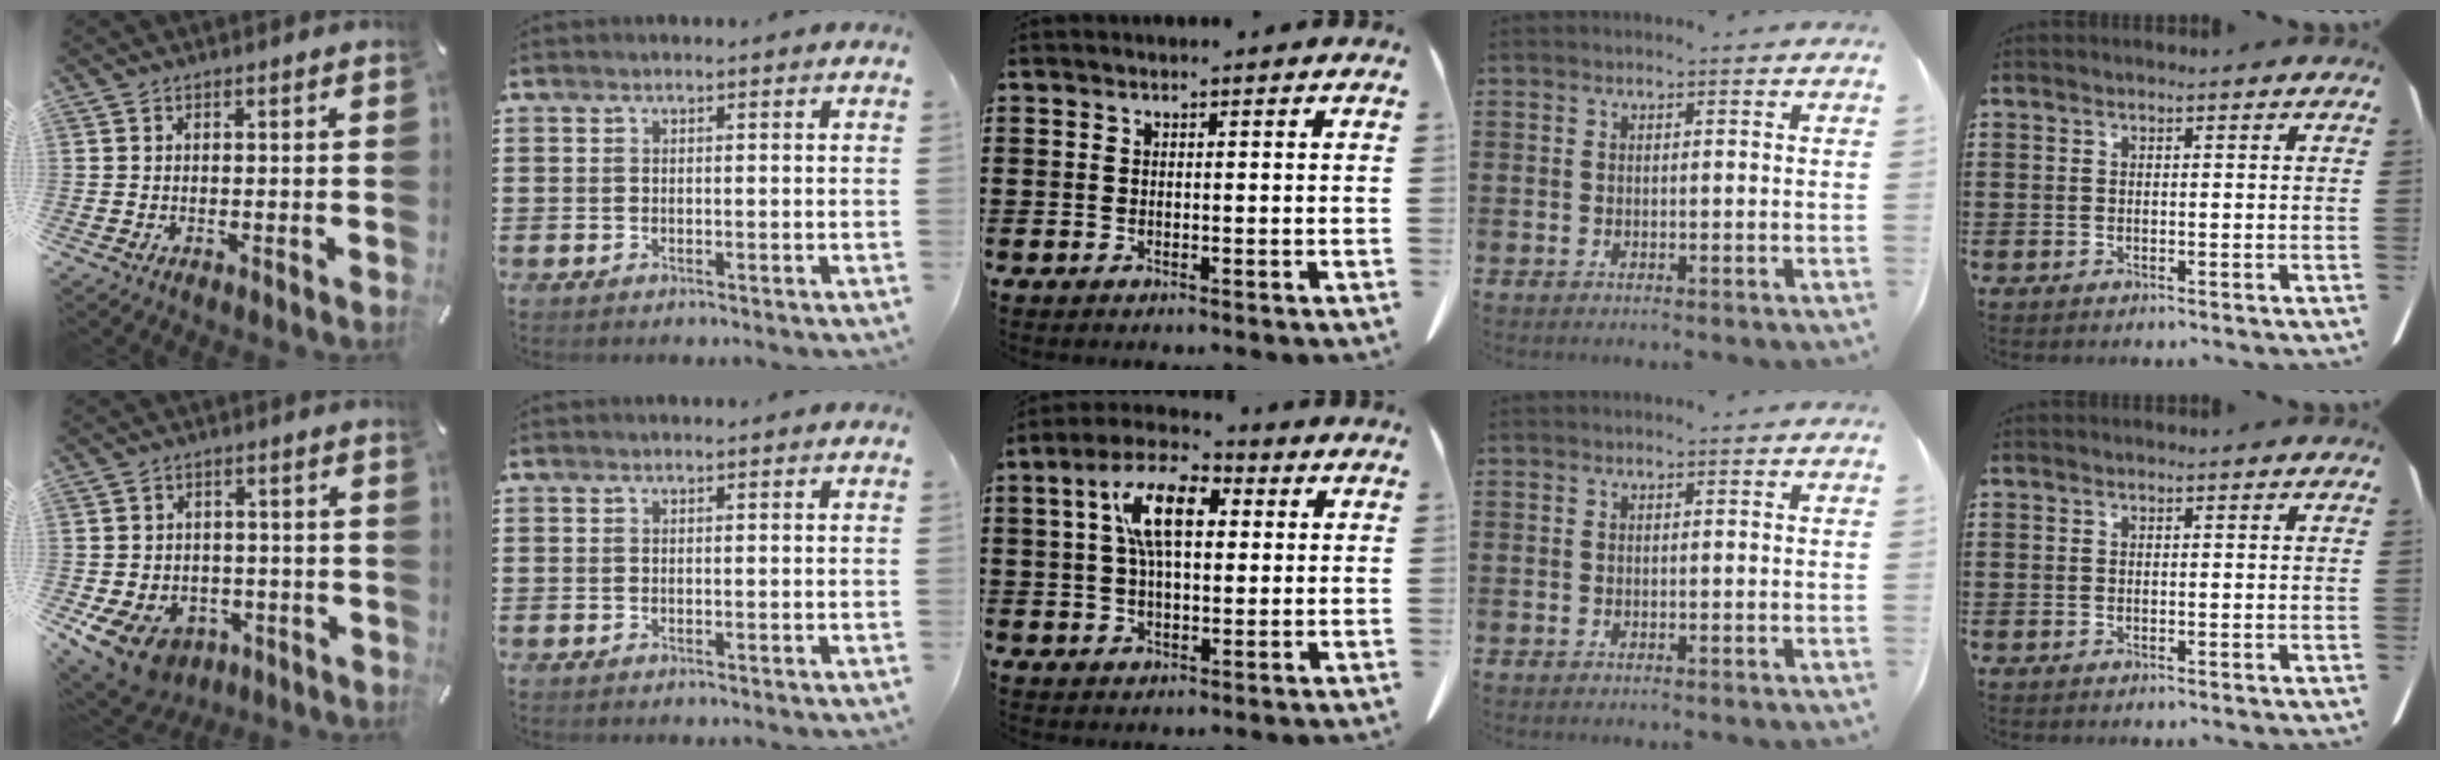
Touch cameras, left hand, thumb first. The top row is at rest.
{"thumb": {"total": 10.8, "force": [-5.9, 7.6, 4.9], "torque": [-0.104, 0.040, -0.102]}, "middle": {"total": 9.6, "force": [2.8, 4.7, 7.9], "torque": [-0.170, 0.018, 0.046]}}